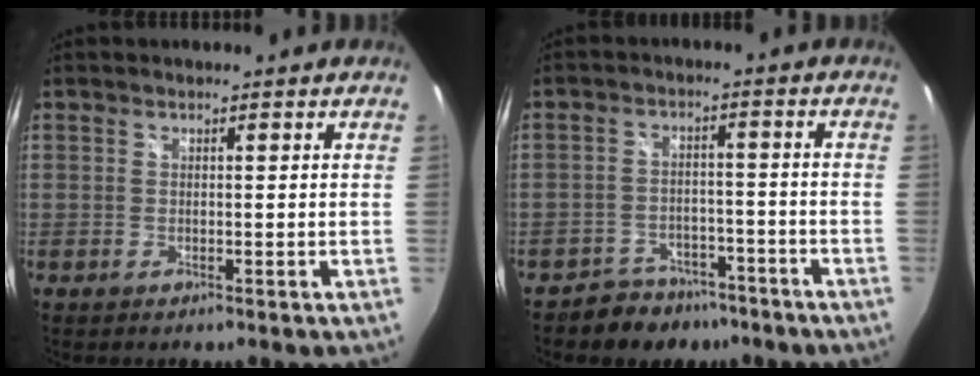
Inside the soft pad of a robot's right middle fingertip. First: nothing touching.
{"total": 8.3, "force": [-6.5, 5.0, 1.3], "torque": [-0.038, 0.018, -0.090]}